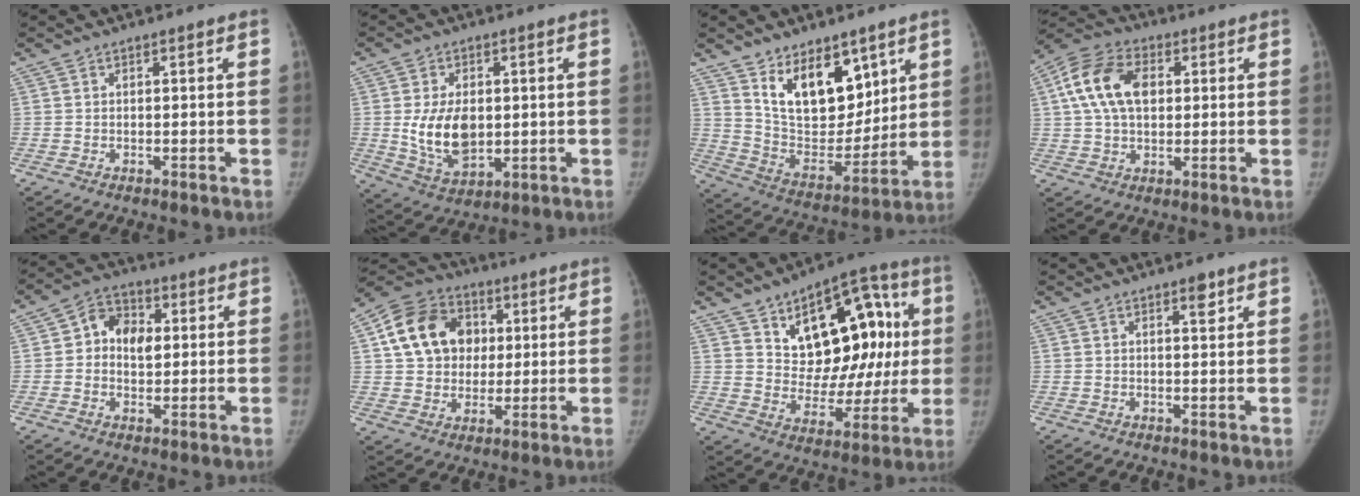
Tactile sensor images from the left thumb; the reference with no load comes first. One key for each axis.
{"total": 11.3, "fx": 0.4, "fy": 7.3, "fz": 8.7, "tx": -0.134, "ty": -0.012, "tz": 0.021}
{"total": 17.0, "fx": 9.3, "fy": 9.7, "fz": 10.4, "tx": -0.110, "ty": -0.069, "tz": 0.179}
{"total": 13.4, "fx": 2.8, "fy": 8.9, "fz": 9.7, "tx": -0.174, "ty": 0.016, "tz": 0.042}
{"total": 8.5, "fx": 1.2, "fy": 6.5, "fz": 5.4, "tx": -0.053, "ty": 0.010, "tz": 0.012}
{"total": 16.0, "fx": 3.6, "fy": 13.3, "fz": 8.2, "tx": -0.125, "ty": 0.011, "tz": 0.057}
{"total": 22.4, "fx": 6.2, "fy": 13.0, "fz": 17.1, "tx": -0.172, "ty": 0.001, "tz": 0.095}
{"total": 2.2, "fx": 1.4, "fy": 0.8, "fz": 1.5, "tx": -0.013, "ty": -0.008, "tz": 0.021}